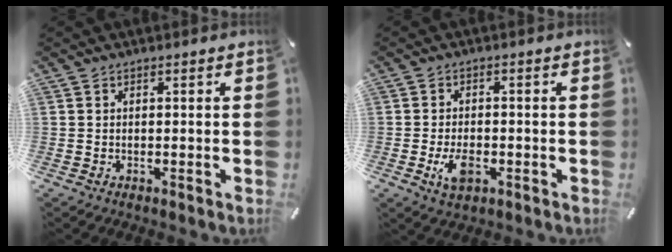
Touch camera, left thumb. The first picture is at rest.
{"total": 5.3, "force": [-1.8, 3.0, 3.9], "torque": [-0.076, 0.000, -0.034]}